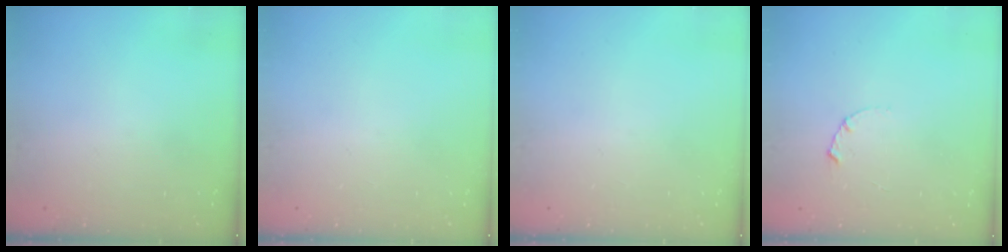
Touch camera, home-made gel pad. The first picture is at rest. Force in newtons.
{"total": 0.0}
{"total": 0.0}
{"total": 1.7, "press": 1.6, "slide": 0.3}